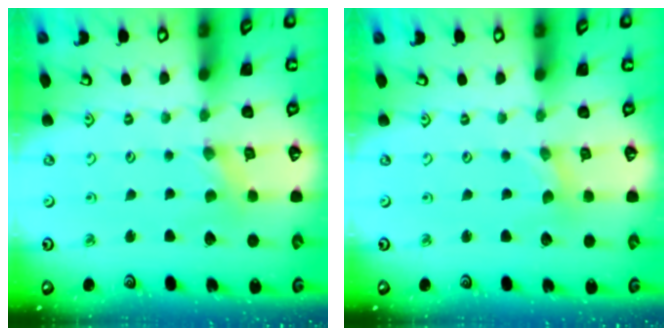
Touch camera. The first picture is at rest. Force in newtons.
{"total": 0.0}